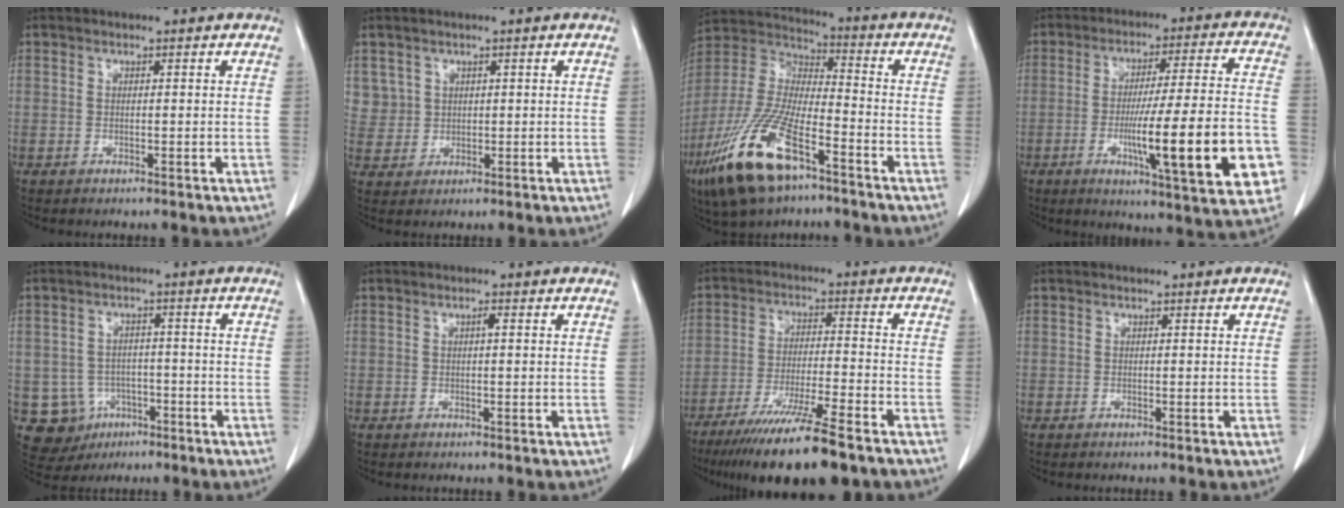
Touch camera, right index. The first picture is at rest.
{"total": 4.1, "force": [1.9, 3.6, -0.1], "torque": [0.015, 0.004, 0.039]}
{"total": 18.0, "force": [-10.3, 5.2, 13.8], "torque": [-0.314, -0.032, -0.195]}
{"total": 19.4, "force": [-5.3, 1.6, 18.6], "torque": [-0.241, -0.006, -0.069]}
{"total": 8.2, "force": [-3.0, 7.5, 1.4], "torque": [-0.038, 0.011, -0.034]}
{"total": 0.7, "force": [0.1, 0.1, 0.7], "torque": [-0.013, 0.001, 0.001]}
{"total": 15.4, "force": [-11.4, 0.8, 10.3], "torque": [-0.171, -0.043, -0.189]}
{"total": 0.0}